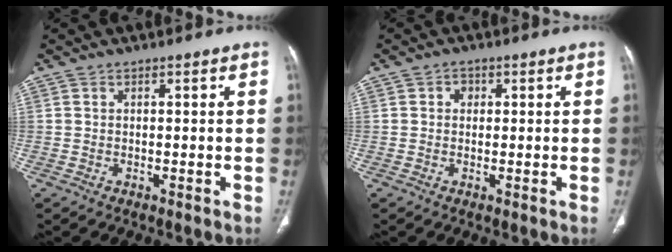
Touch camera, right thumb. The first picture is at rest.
{"total": 1.3, "force": [0.3, 1.2, 0.6], "torque": [-0.001, 0.002, 0.001]}